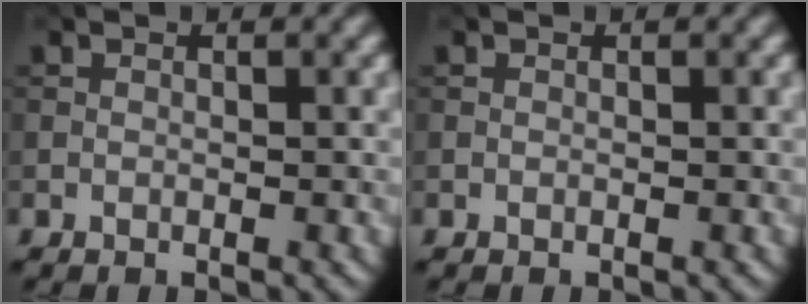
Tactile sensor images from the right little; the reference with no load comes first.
{"total": 0.0}